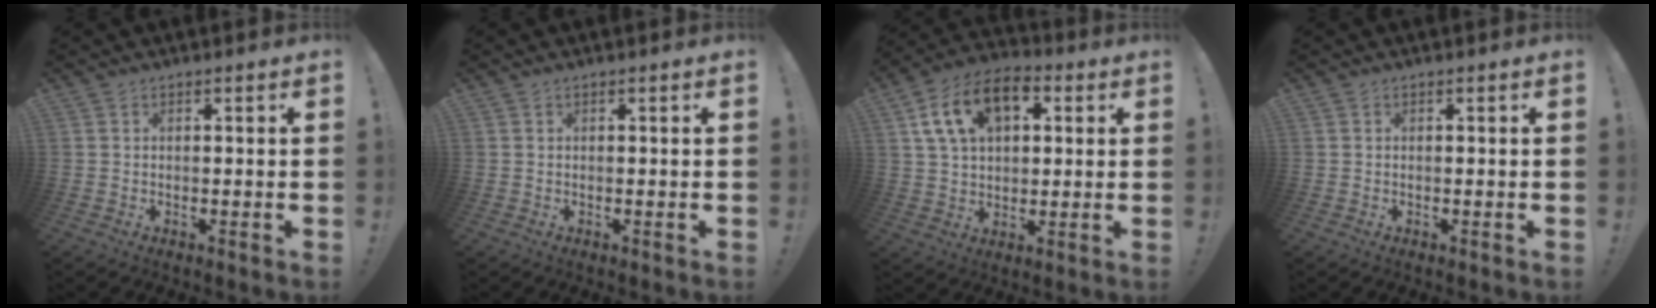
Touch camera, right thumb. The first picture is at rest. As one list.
[{"total": 0.0}, {"total": 15.1, "force": [6.0, 9.9, 9.6], "torque": [-0.161, -0.015, 0.112]}, {"total": 0.0}]